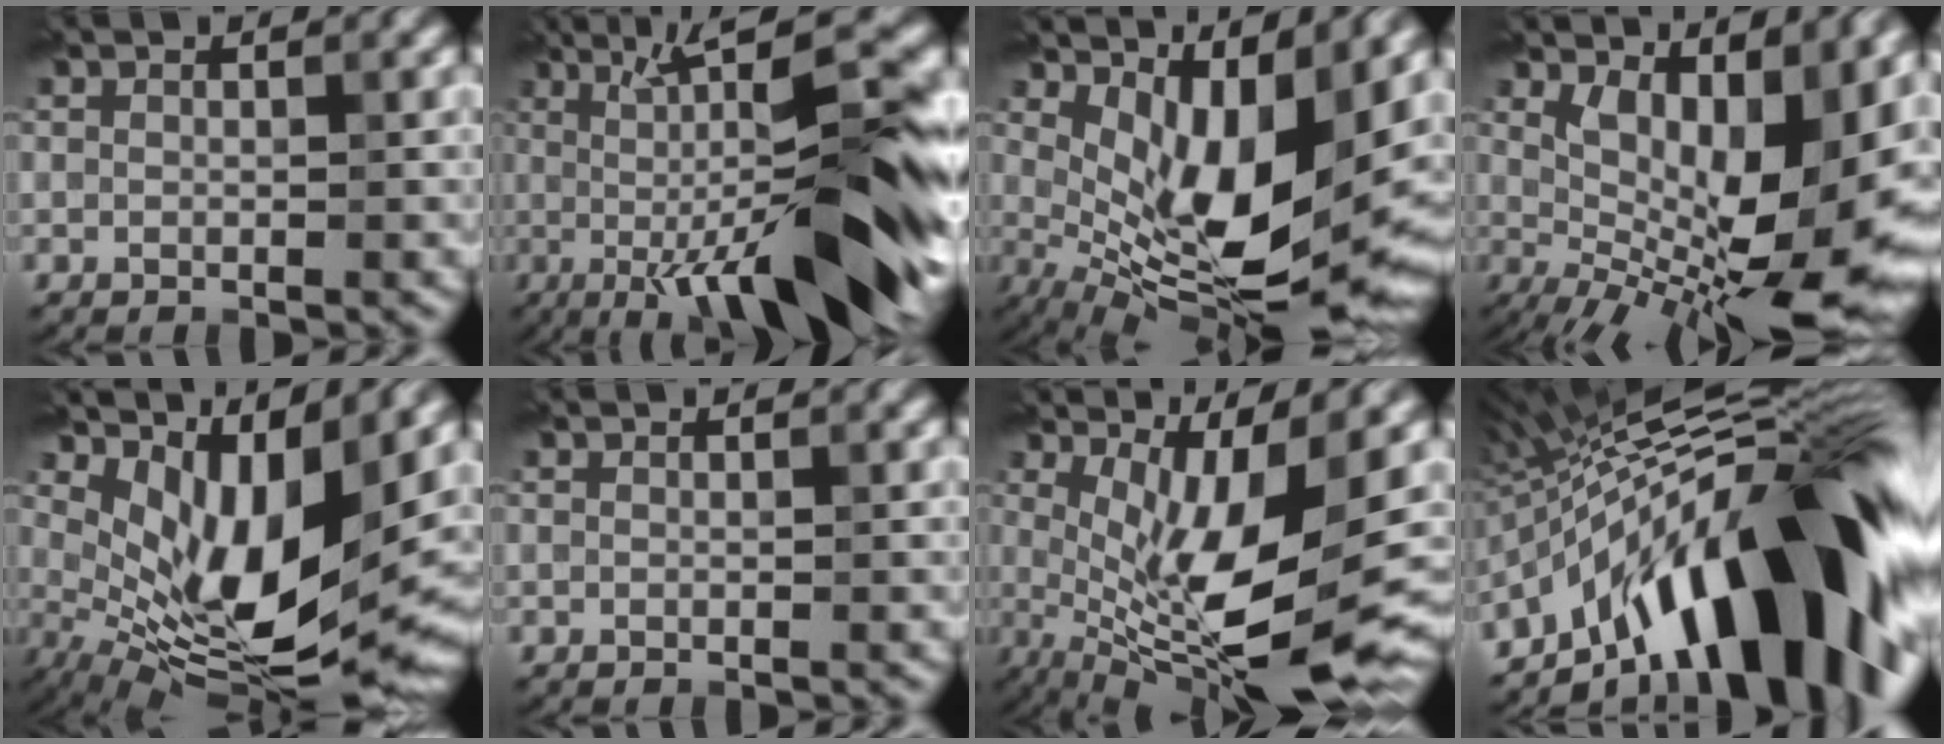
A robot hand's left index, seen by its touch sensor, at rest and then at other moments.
{"total": 14.7, "force": [-1.4, 2.8, 14.4], "torque": [-0.189, 0.025, -0.019]}
{"total": 13.2, "force": [1.3, 6.1, 11.7], "torque": [-0.170, -0.023, 0.041]}
{"total": 15.6, "force": [0.8, 6.3, 14.3], "torque": [-0.167, 0.003, 0.030]}
{"total": 12.4, "force": [1.9, 5.6, 10.9], "torque": [-0.180, -0.019, 0.051]}
{"total": 0.0}
{"total": 12.6, "force": [-0.7, 3.5, 12.1], "torque": [-0.202, -0.017, 0.004]}
{"total": 18.6, "force": [-7.7, 6.9, 15.5], "torque": [-0.225, 0.045, -0.150]}